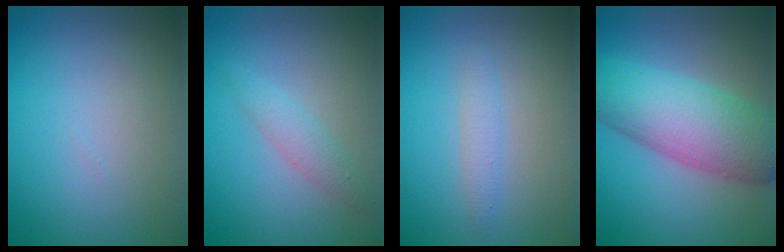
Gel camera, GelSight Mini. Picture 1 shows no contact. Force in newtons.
{"total": 1.7, "press": 1.7, "slide": 0.0}
{"total": 1.3, "press": 1.3, "slide": 0.0}
{"total": 8.8, "press": 8.8, "slide": 0.1}